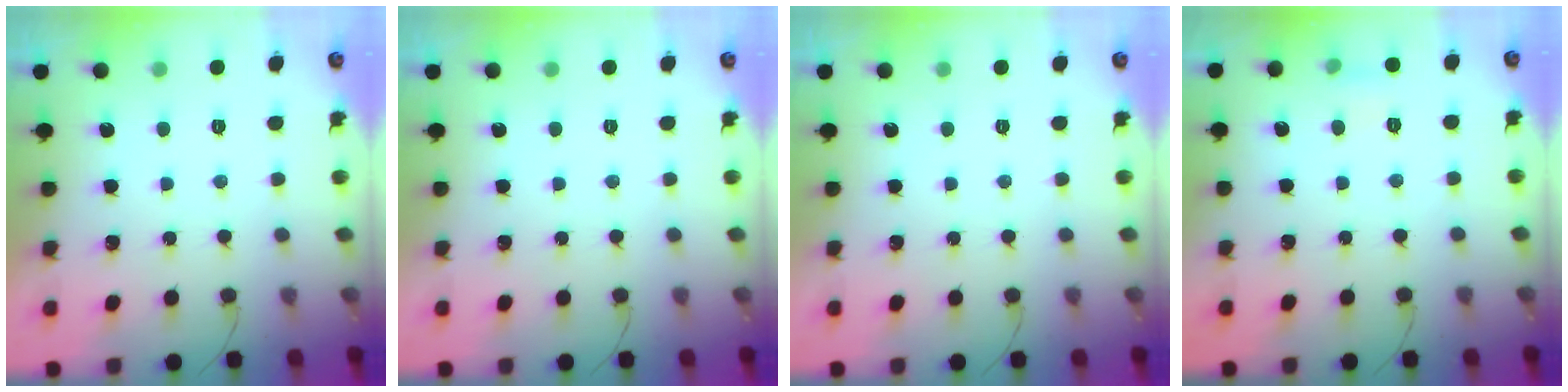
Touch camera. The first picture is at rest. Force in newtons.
{"total": 0.0}
{"total": 0.0}
{"total": 4.0, "press": 3.8, "slide": 1.1}